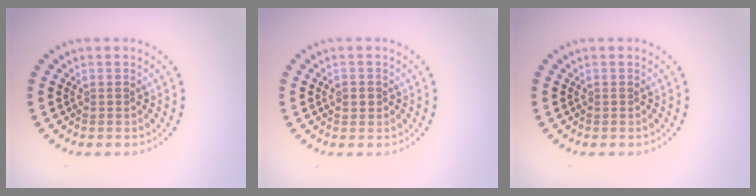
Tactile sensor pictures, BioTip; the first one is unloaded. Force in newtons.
{"total": 1.0, "press": 1.0, "slide": 0.3}
{"total": 0.0}